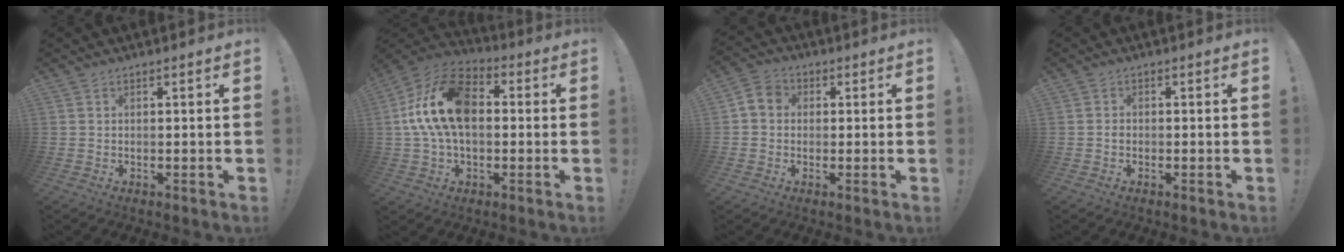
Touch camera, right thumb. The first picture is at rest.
{"total": 18.6, "force": [1.8, 11.8, 14.3], "torque": [-0.263, 0.014, 0.035]}
{"total": 5.1, "force": [-0.1, 4.5, 2.5], "torque": [-0.051, 0.015, 0.001]}
{"total": 1.1, "force": [-0.6, 0.7, 0.5], "torque": [-0.015, 0.007, -0.010]}